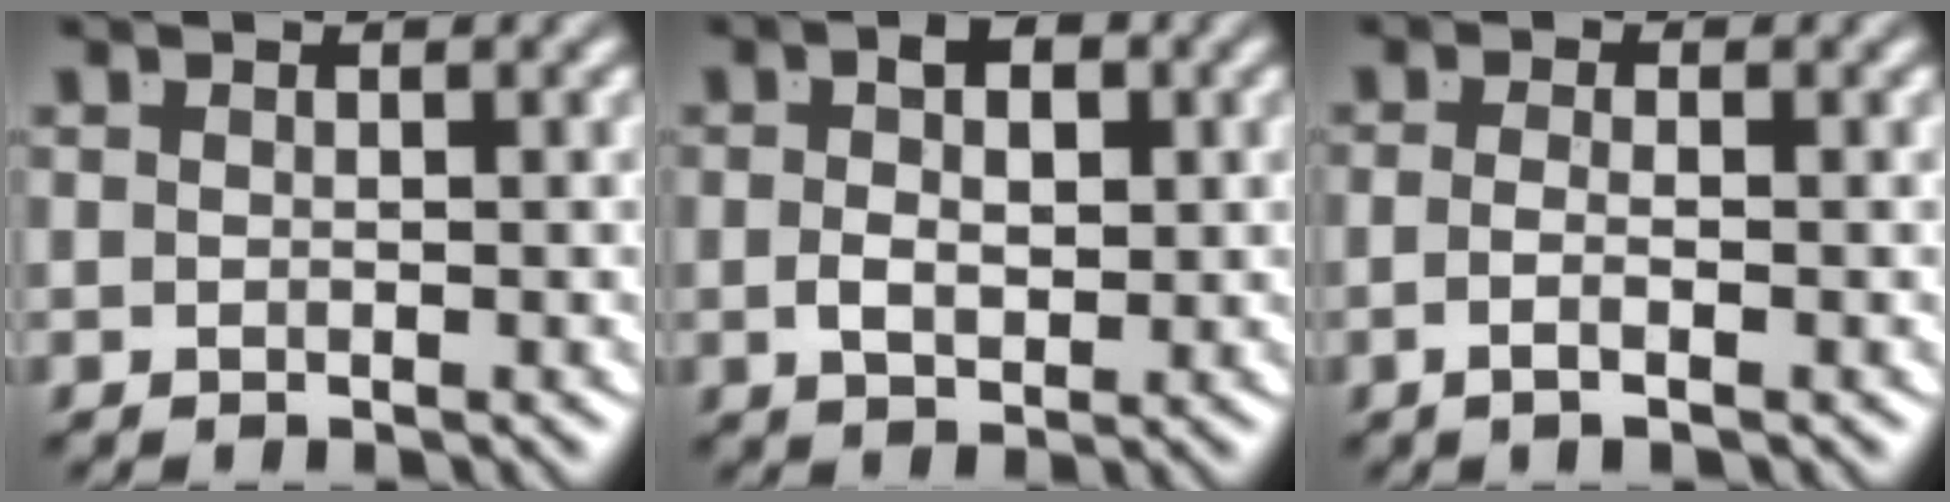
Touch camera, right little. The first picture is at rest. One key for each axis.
{"total": 3.1, "fx": 0.2, "fy": 1.4, "fz": 2.8, "tx": -0.035, "ty": -0.010, "tz": 0.008}
{"total": 2.1, "fx": -1.2, "fy": -0.6, "fz": 1.6, "tx": -0.036, "ty": -0.012, "tz": -0.015}